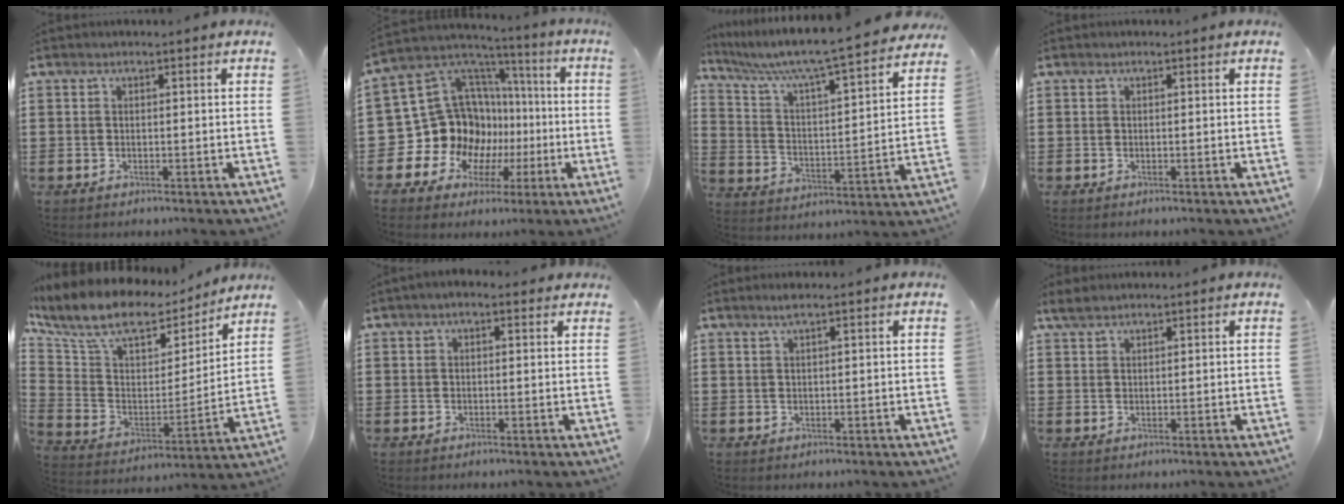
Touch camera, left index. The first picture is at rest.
{"total": 16.3, "force": [-1.7, 14.9, 6.4], "torque": [-0.166, -0.036, 0.002]}
{"total": 6.7, "force": [6.0, -0.2, 3.1], "torque": [-0.088, -0.050, 0.092]}
{"total": 0.0}
{"total": 10.9, "force": [8.5, 4.1, 5.4], "torque": [-0.146, -0.049, 0.149]}
{"total": 1.2, "force": [0.0, 0.8, 0.9], "torque": [-0.018, 0.006, -0.001]}
{"total": 1.4, "force": [0.7, 0.0, 1.2], "torque": [-0.024, 0.001, 0.013]}
{"total": 1.8, "force": [1.3, 0.6, 1.0], "torque": [-0.023, 0.004, 0.025]}